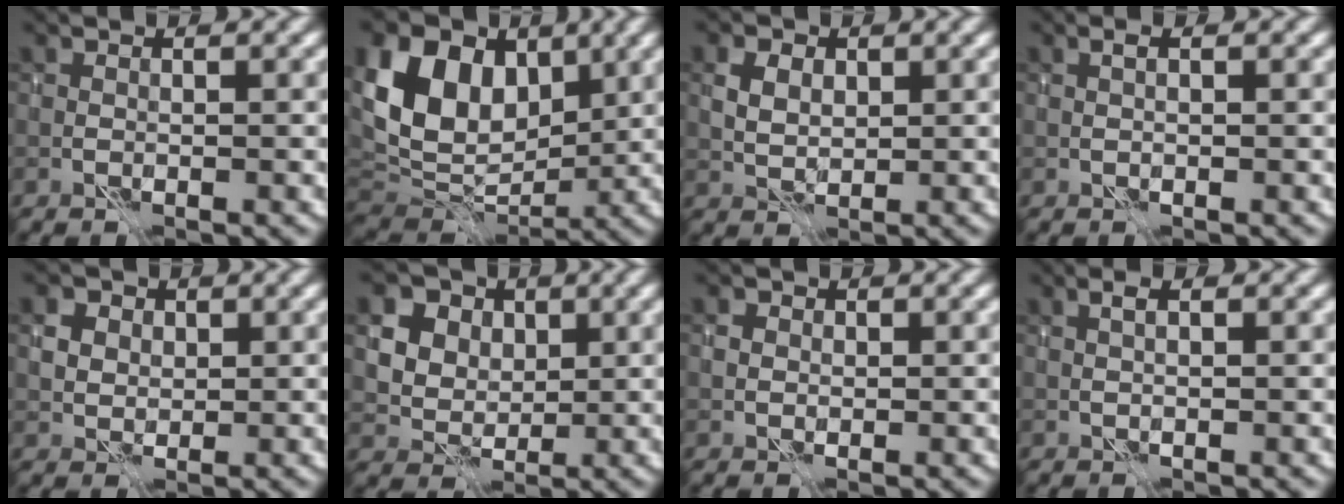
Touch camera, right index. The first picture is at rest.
{"total": 11.8, "force": [3.9, 8.2, 7.5], "torque": [-0.151, 0.025, 0.067]}
{"total": 3.0, "force": [1.2, 2.0, 1.9], "torque": [-0.037, 0.007, 0.019]}
{"total": 0.6, "force": [0.2, -0.1, 0.5], "torque": [-0.015, 0.005, 0.003]}
{"total": 4.5, "force": [2.0, 3.5, 2.0], "torque": [-0.044, 0.016, 0.028]}
{"total": 12.7, "force": [5.2, 10.3, 5.3], "torque": [-0.130, 0.028, 0.087]}
{"total": 1.3, "force": [0.4, 1.2, 0.4], "torque": [-0.008, 0.005, 0.003]}
{"total": 0.9, "force": [0.5, 0.0, 0.8], "torque": [-0.020, 0.007, 0.006]}